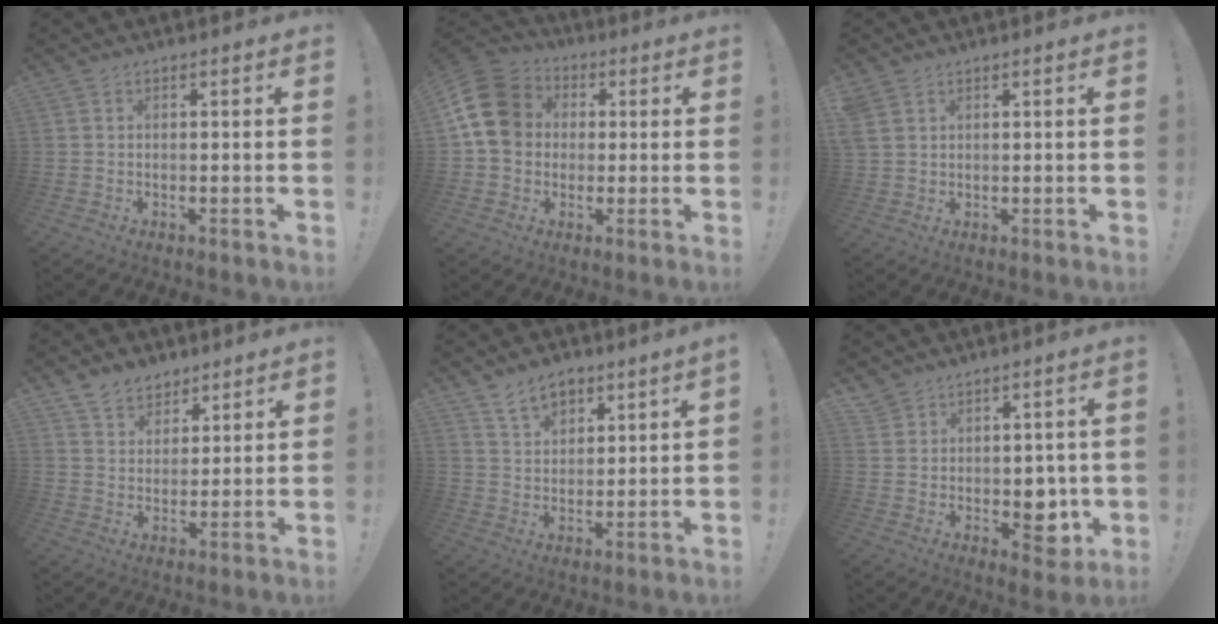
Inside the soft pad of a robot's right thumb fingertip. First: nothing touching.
{"total": 14.6, "force": [2.0, 12.2, 7.9], "torque": [-0.129, 0.009, 0.044]}
{"total": 3.6, "force": [2.3, 2.4, 1.4], "torque": [-0.029, -0.004, 0.046]}
{"total": 7.6, "force": [6.0, 4.6, 0.9], "torque": [-0.020, -0.042, 0.119]}
{"total": 7.8, "force": [6.1, 3.8, 3.1], "torque": [-0.055, -0.031, 0.114]}
{"total": 7.7, "force": [1.7, 6.7, 3.4], "torque": [-0.023, -0.028, 0.045]}